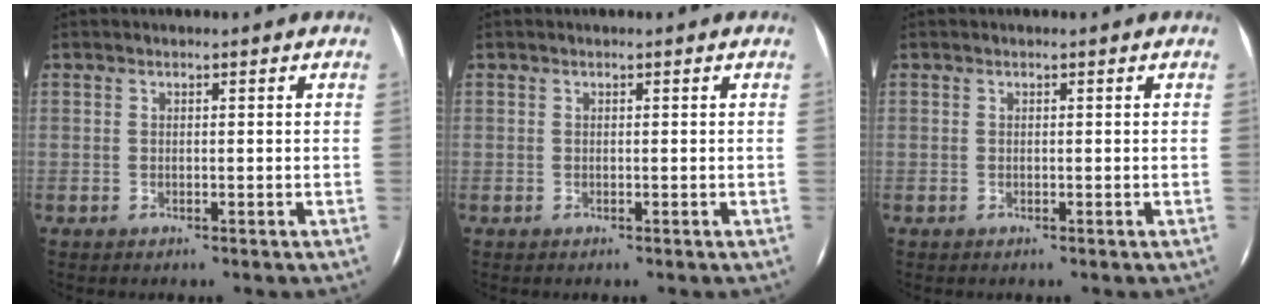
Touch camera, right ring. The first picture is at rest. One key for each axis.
{"total": 0.0}
{"total": 0.0}